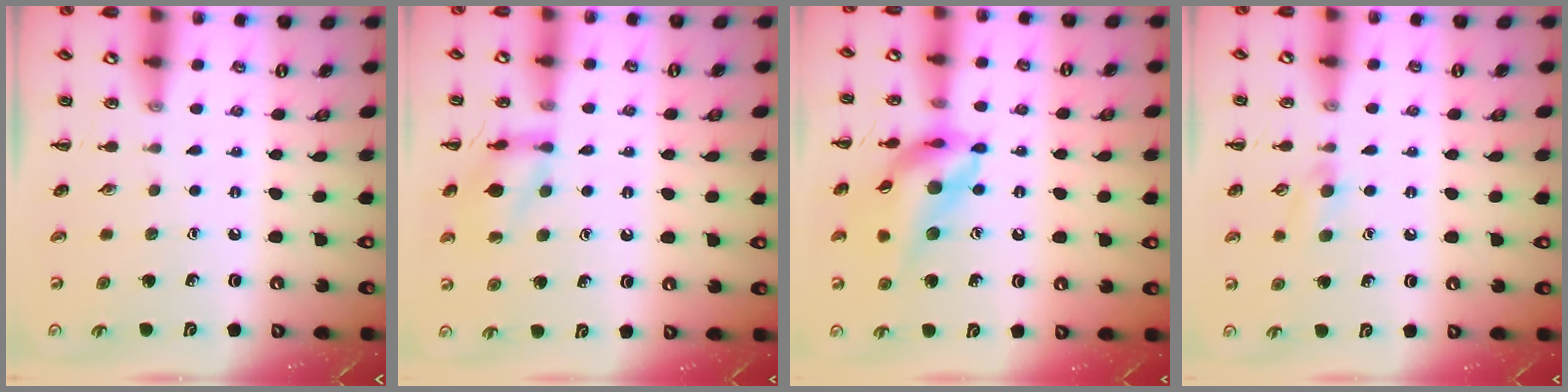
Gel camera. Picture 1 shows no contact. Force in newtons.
{"total": 11.7, "press": 11.7, "slide": 0.4}
{"total": 16.3, "press": 16.0, "slide": 3.5}
{"total": 6.1, "press": 5.7, "slide": 2.0}